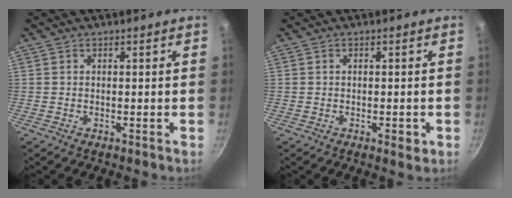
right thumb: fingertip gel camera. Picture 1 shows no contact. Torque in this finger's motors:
{"motor_torque": [-0.26, 0.02, -0.34, 0.10, 0.01]}